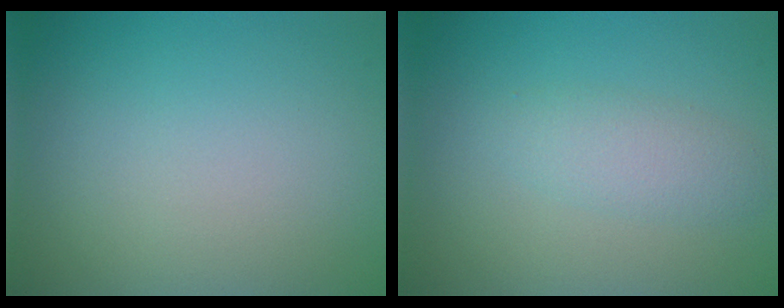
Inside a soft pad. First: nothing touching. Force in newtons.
{"total": 2.1, "press": 2.1, "slide": 0.1}